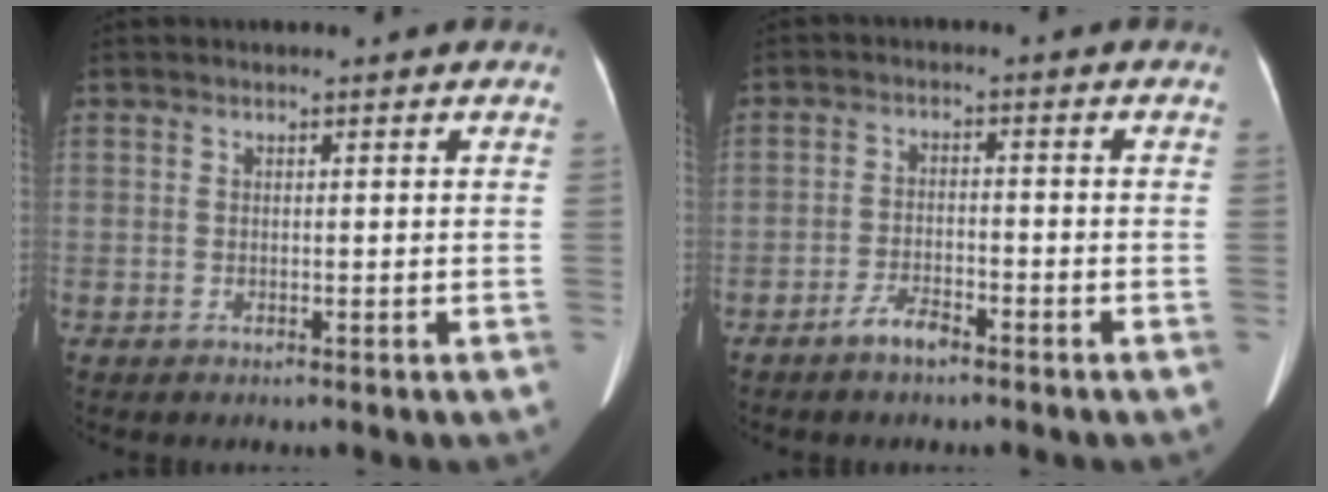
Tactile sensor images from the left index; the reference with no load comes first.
{"total": 3.5, "force": [-2.8, 1.0, 1.8], "torque": [-0.039, 0.001, -0.051]}